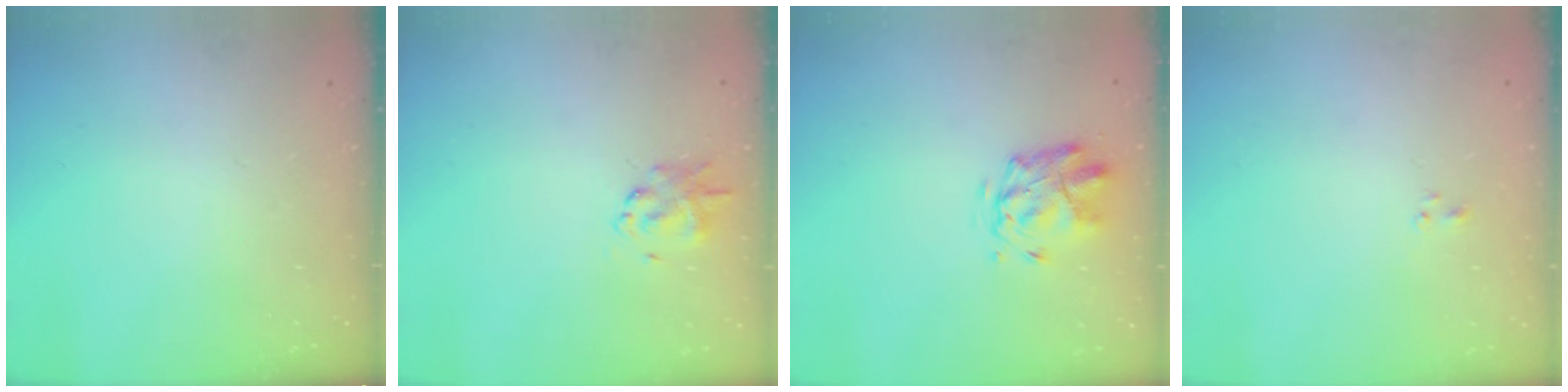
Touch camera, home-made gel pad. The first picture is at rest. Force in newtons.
{"total": 1.9, "press": 1.8, "slide": 0.6}
{"total": 2.8, "press": 2.4, "slide": 1.5}
{"total": 1.2, "press": 1.0, "slide": 0.6}